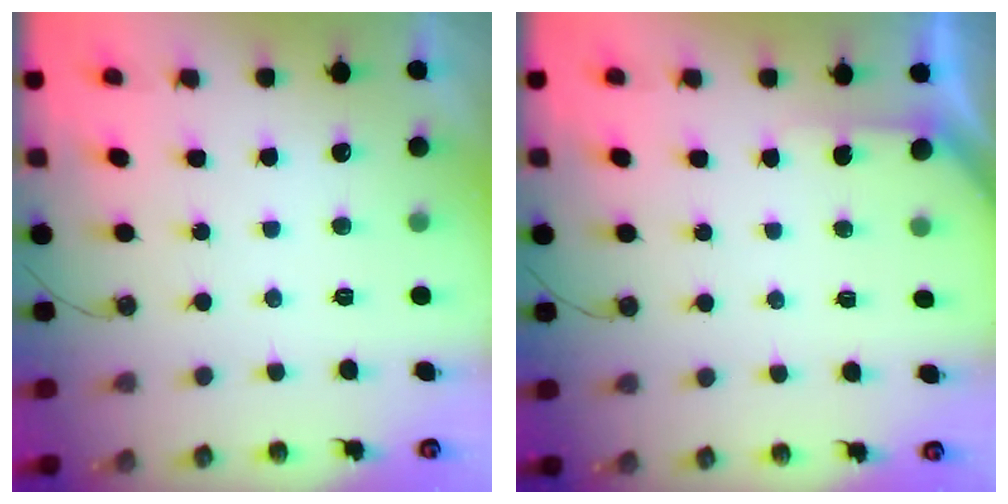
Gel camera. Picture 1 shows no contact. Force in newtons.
{"total": 2.5, "press": 2.5, "slide": 0.3}